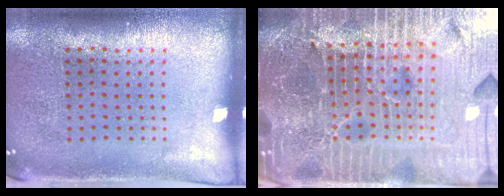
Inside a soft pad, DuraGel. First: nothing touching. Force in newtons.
{"total": 7.3, "press": 6.3, "slide": 3.7}